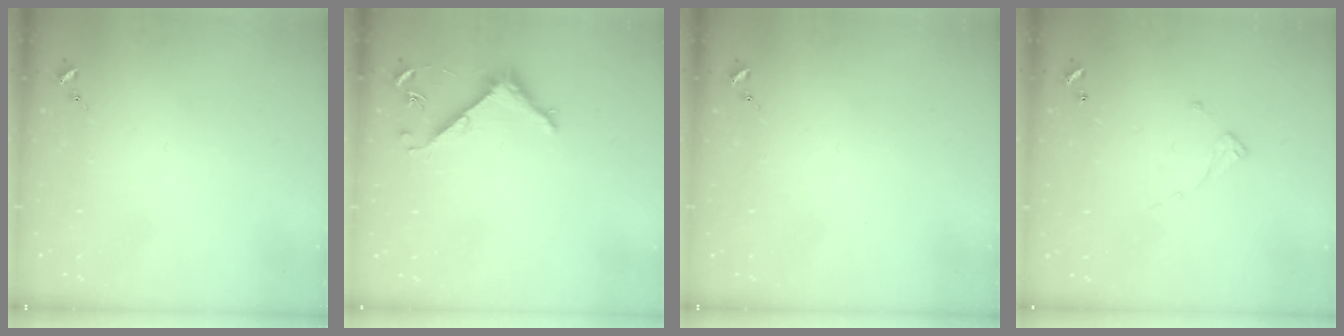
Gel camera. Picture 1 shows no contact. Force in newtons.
{"total": 5.6, "press": 5.6, "slide": 0.2}
{"total": 0.0}
{"total": 6.5, "press": 6.5, "slide": 0.2}